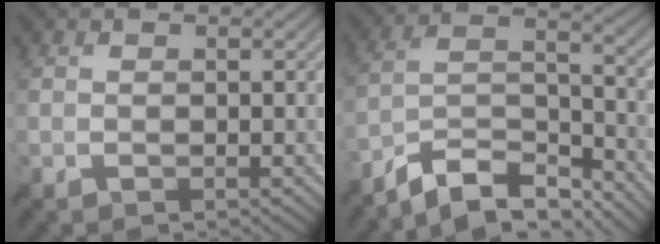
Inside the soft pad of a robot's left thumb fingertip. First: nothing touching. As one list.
[{"total": 9.8, "force": [-8.0, 3.0, 4.8], "torque": [-0.092, 0.011, -0.154]}]